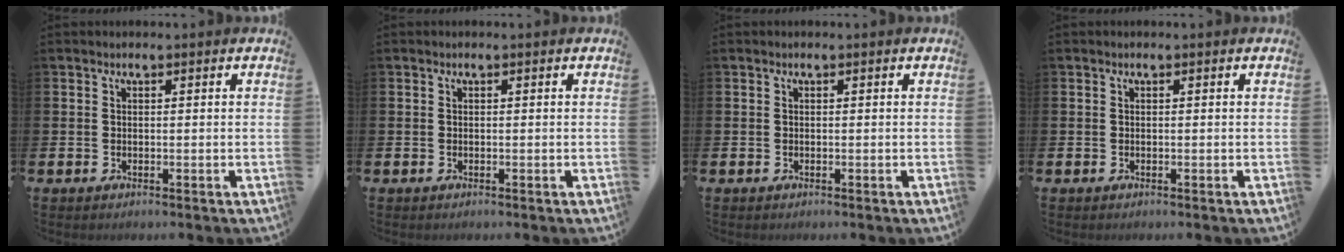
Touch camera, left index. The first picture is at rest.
{"total": 0.0}
{"total": 0.0}
{"total": 0.0}